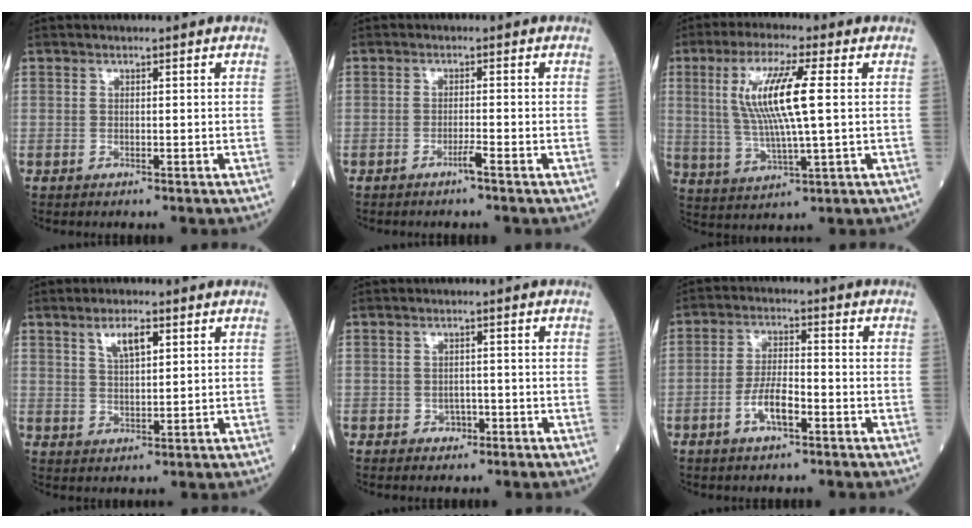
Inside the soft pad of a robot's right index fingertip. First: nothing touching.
{"total": 1.6, "force": [-1.2, -0.4, 1.0], "torque": [-0.018, 0.001, -0.021]}
{"total": 11.2, "force": [2.0, 0.8, 11.0], "torque": [-0.226, 0.001, 0.039]}
{"total": 4.2, "force": [2.2, 1.2, 3.4], "torque": [-0.066, 0.003, 0.043]}
{"total": 1.7, "force": [-0.9, 1.3, 0.6], "torque": [-0.007, 0.004, -0.011]}
{"total": 5.5, "force": [-2.6, 1.5, 4.6], "torque": [-0.093, 0.004, -0.048]}